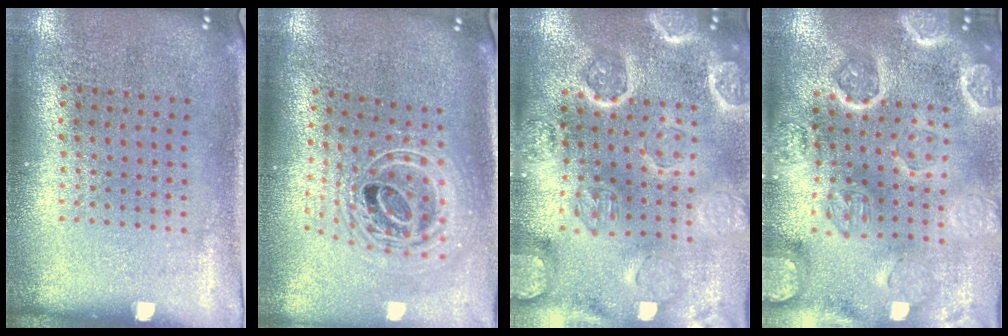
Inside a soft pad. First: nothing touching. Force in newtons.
{"total": 2.5, "press": 1.9, "slide": 1.7}
{"total": 4.2, "press": 3.9, "slide": 1.6}
{"total": 4.6, "press": 4.1, "slide": 2.0}